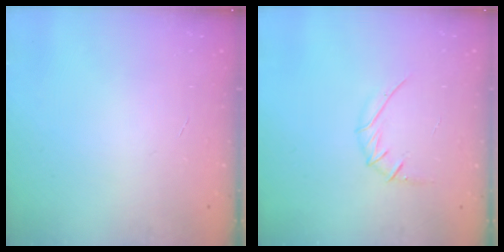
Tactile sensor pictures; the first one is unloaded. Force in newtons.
{"total": 5.5, "press": 5.3, "slide": 1.6}